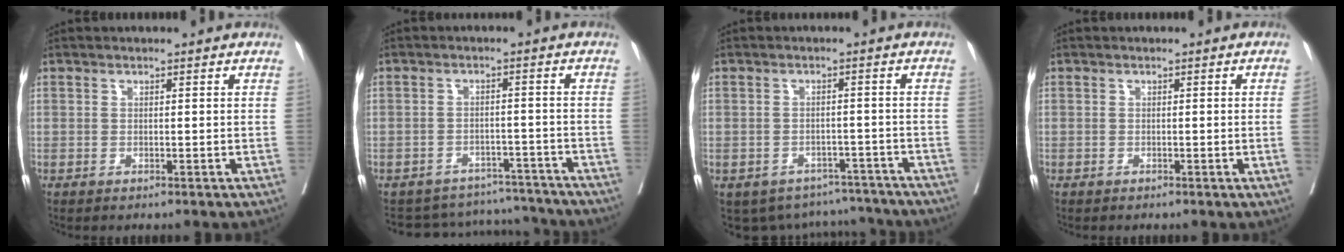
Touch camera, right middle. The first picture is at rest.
{"total": 10.3, "force": [-9.8, 3.0, -0.3], "torque": [0.008, 0.032, -0.122]}
{"total": 9.3, "force": [-8.3, 4.1, 0.4], "torque": [0.003, 0.024, -0.098]}
{"total": 1.3, "force": [-0.2, -0.6, 1.1], "torque": [-0.011, -0.003, -0.002]}